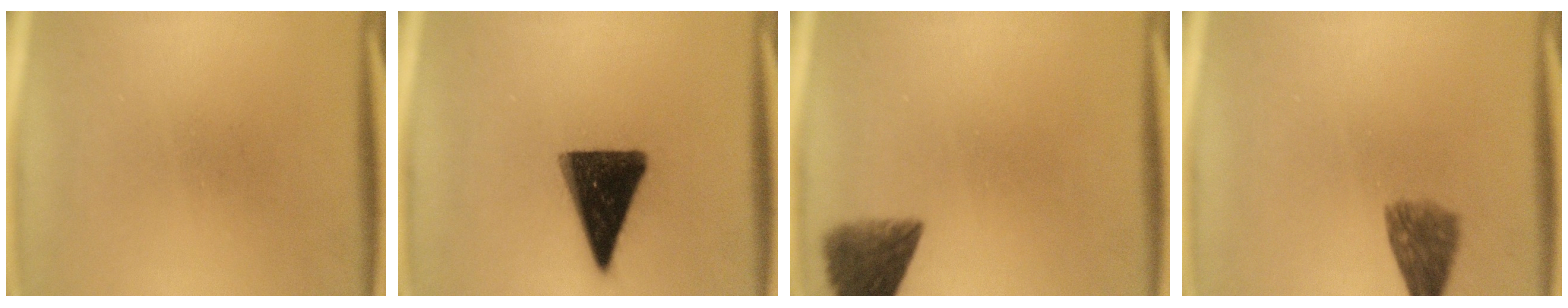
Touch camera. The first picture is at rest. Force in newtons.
{"total": 15.0}
{"total": 7.0}
{"total": 4.9}